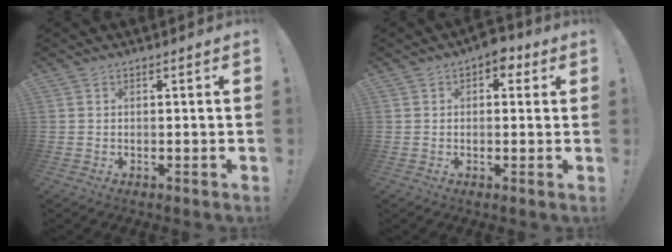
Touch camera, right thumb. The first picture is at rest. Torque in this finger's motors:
{"motor_torque": [0.01, 0.09, 0.05, 0.05, 0.04]}